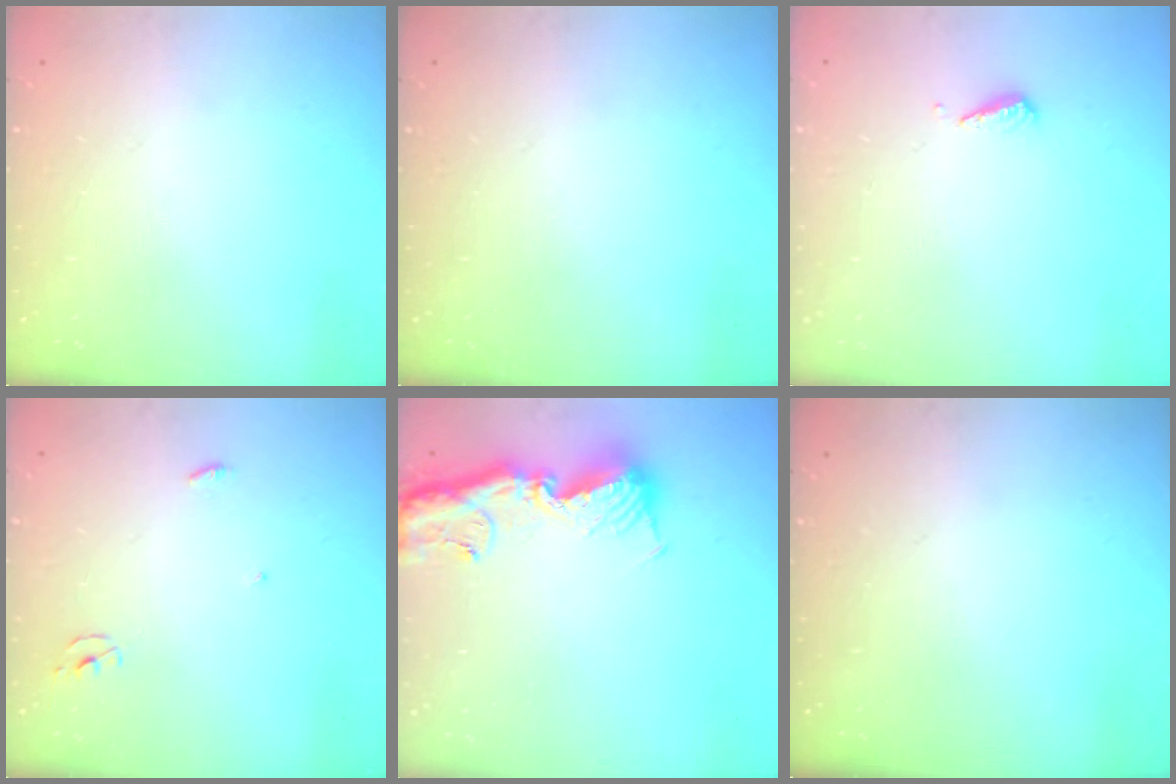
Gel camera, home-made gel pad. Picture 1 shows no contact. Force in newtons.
{"total": 0.0}
{"total": 3.0, "press": 3.0, "slide": 0.2}
{"total": 2.3, "press": 2.3, "slide": 0.1}
{"total": 15.7, "press": 15.6, "slide": 1.6}
{"total": 0.0}